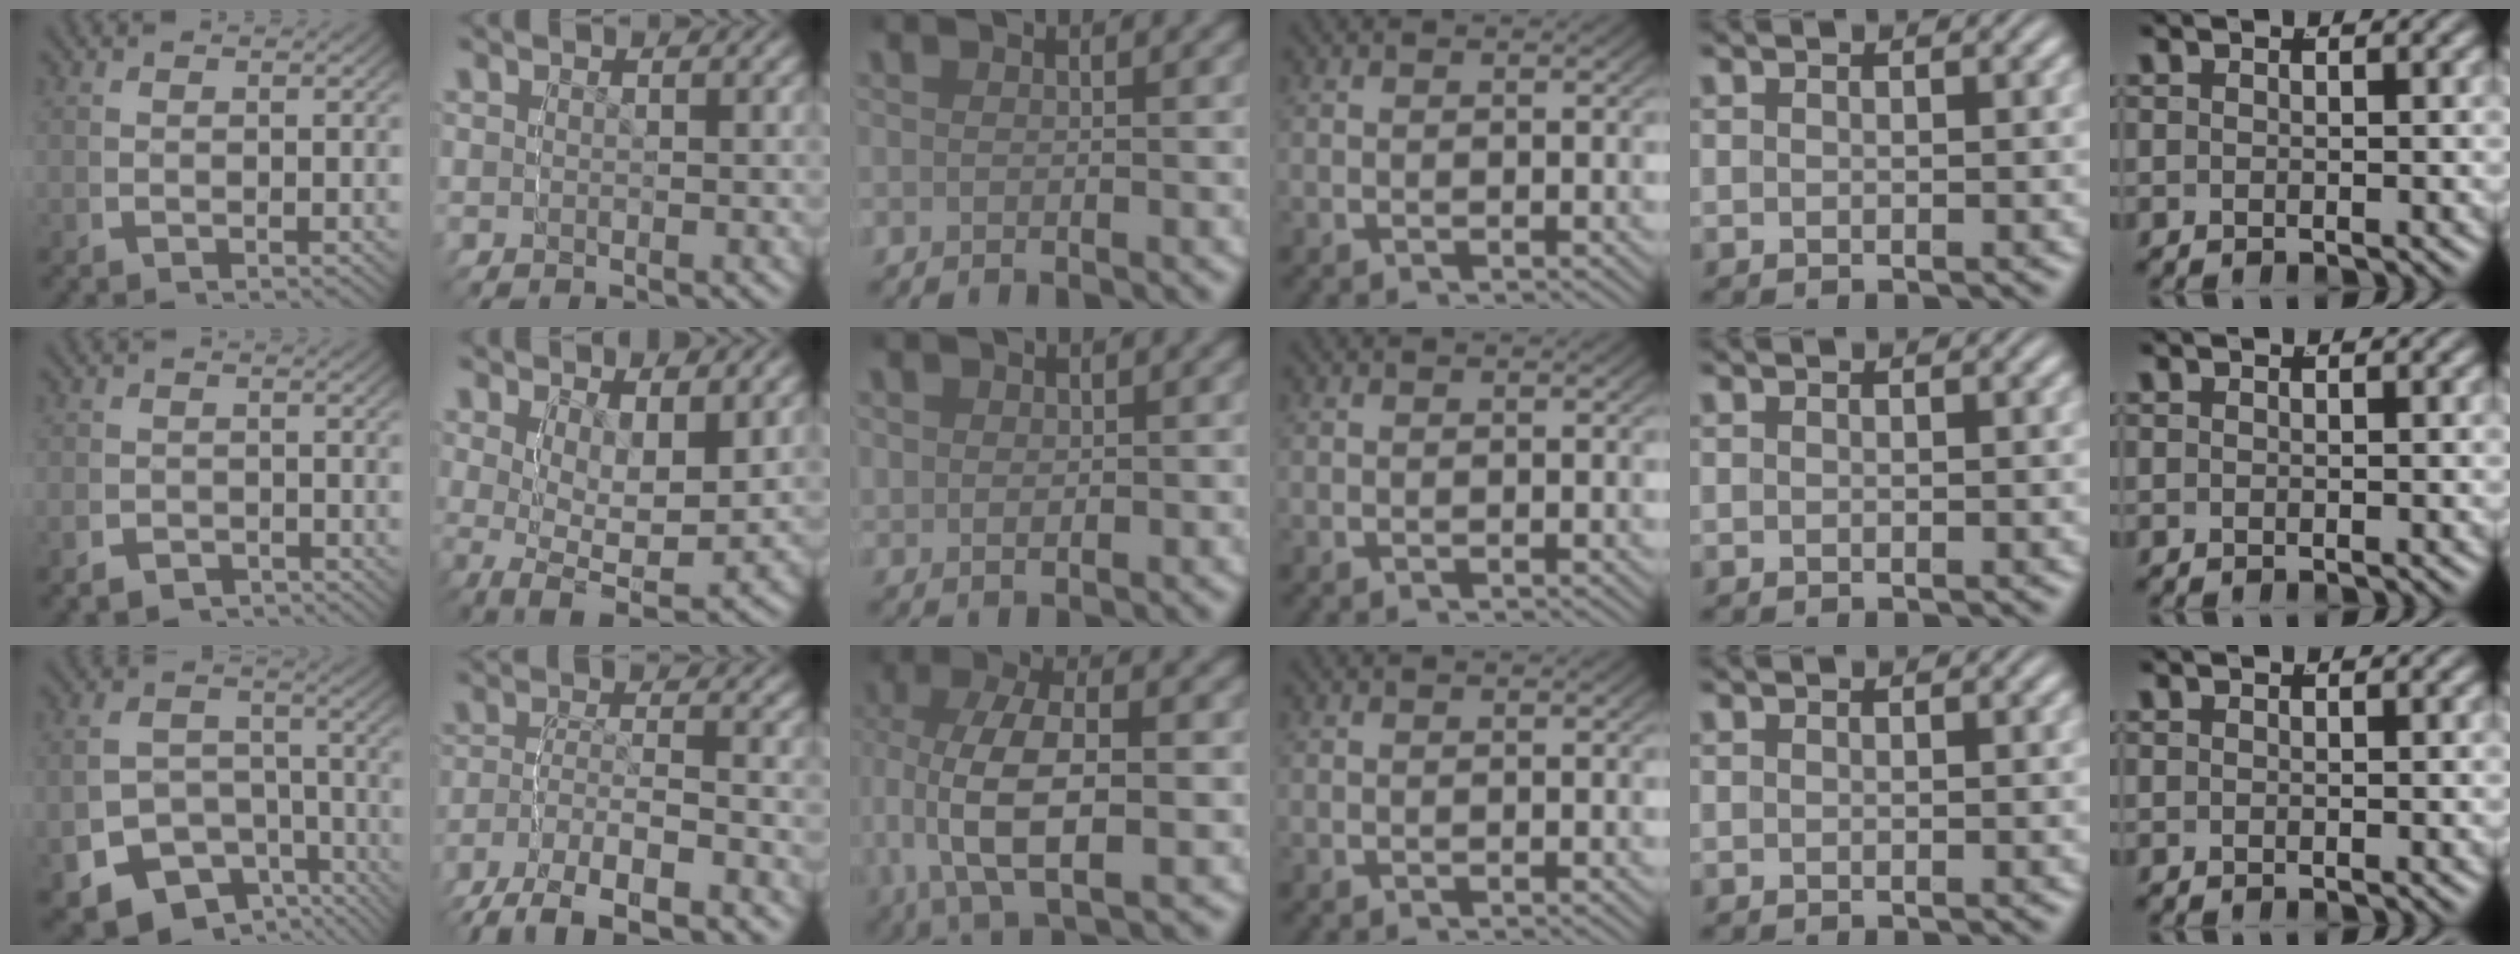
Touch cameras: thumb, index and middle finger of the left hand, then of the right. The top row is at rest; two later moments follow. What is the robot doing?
{"motion": "grasp_and_lifting", "object": "cloth"}